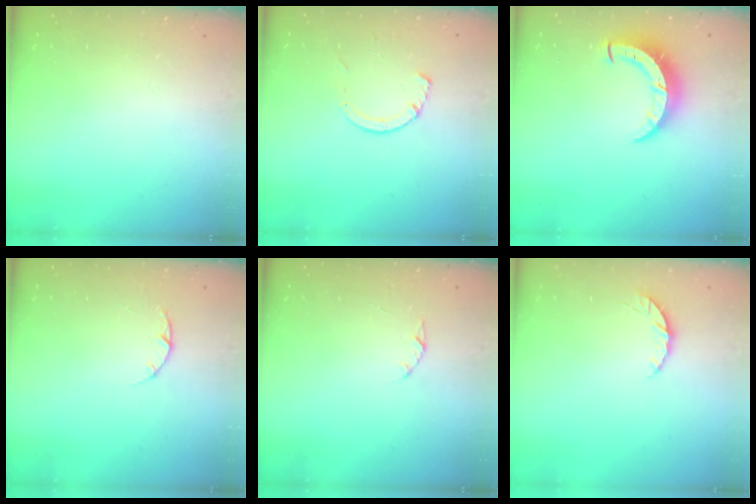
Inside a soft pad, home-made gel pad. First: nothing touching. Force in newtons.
{"total": 3.2, "press": 3.2, "slide": 0.4}
{"total": 8.3, "press": 8.3, "slide": 1.0}
{"total": 2.0, "press": 1.9, "slide": 0.4}
{"total": 1.4, "press": 1.4, "slide": 0.3}
{"total": 3.6, "press": 3.5, "slide": 0.4}